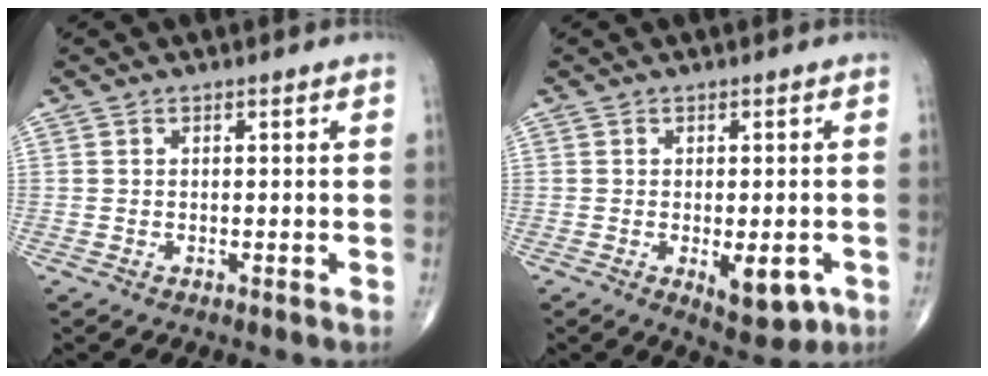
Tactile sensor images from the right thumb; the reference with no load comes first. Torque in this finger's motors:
{"motor_torque": [0.81, 0.44, 0.13, -0.58, 0.15]}